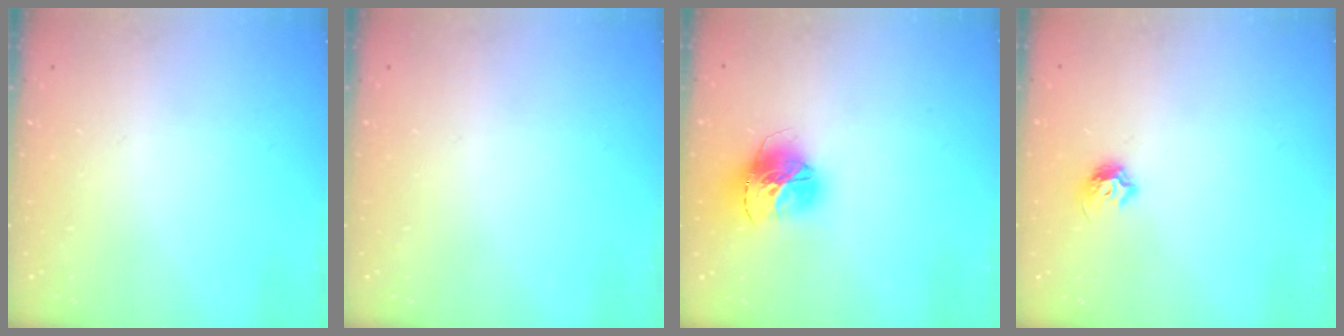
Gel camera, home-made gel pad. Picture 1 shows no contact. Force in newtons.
{"total": 0.0}
{"total": 15.1, "press": 15.0, "slide": 1.5}
{"total": 5.1, "press": 5.0, "slide": 1.0}